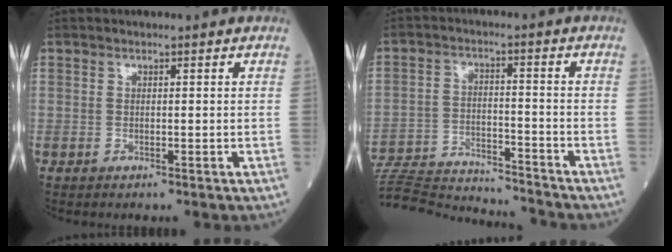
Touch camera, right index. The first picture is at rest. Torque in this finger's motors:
{"motor_torque": [-1.12, -0.24, -1.05, -0.21]}